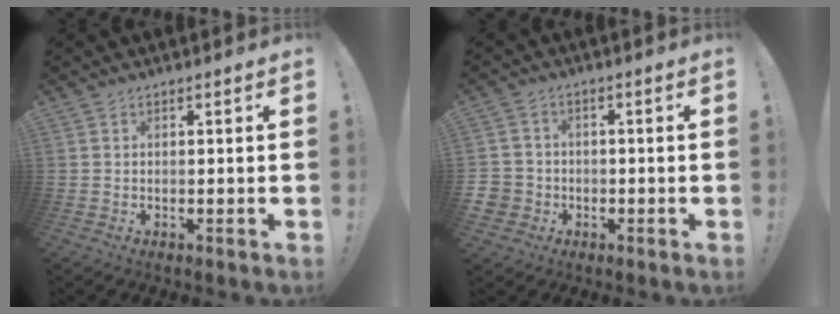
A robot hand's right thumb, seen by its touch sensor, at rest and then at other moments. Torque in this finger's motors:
{"motor_torque": [0.88, 0.97, -0.24, -0.10, 0.00]}